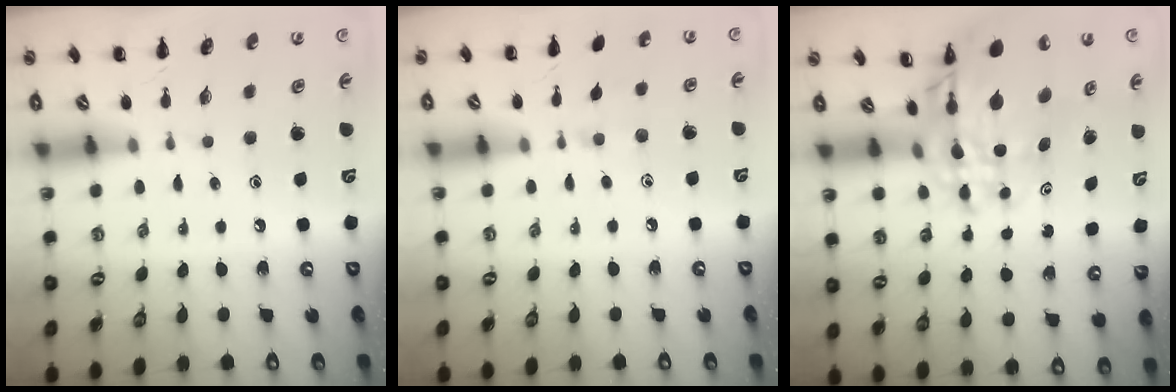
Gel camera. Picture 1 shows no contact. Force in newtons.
{"total": 5.2, "press": 4.8, "slide": 1.8}
{"total": 10.8, "press": 10.2, "slide": 3.7}